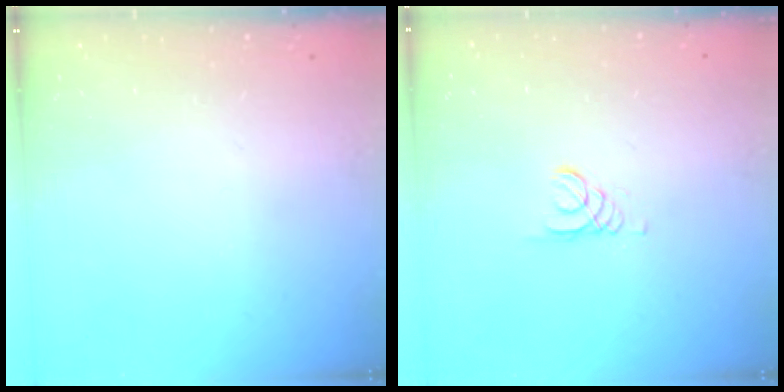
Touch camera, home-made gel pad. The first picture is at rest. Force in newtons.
{"total": 1.5, "press": 1.5, "slide": 0.1}